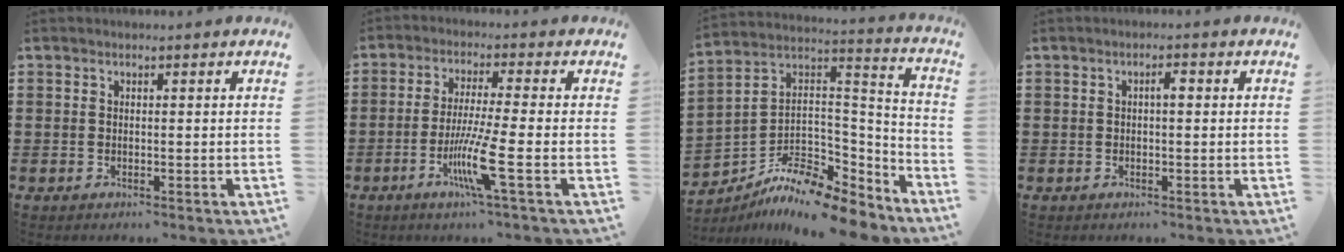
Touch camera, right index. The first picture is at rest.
{"total": 8.5, "force": [-3.1, -0.2, 7.9], "torque": [-0.158, -0.020, -0.061]}
{"total": 9.9, "force": [-8.4, 3.0, 4.2], "torque": [-0.082, 0.010, -0.167]}
{"total": 1.6, "force": [0.0, 0.5, 1.5], "torque": [-0.029, 0.003, -0.001]}